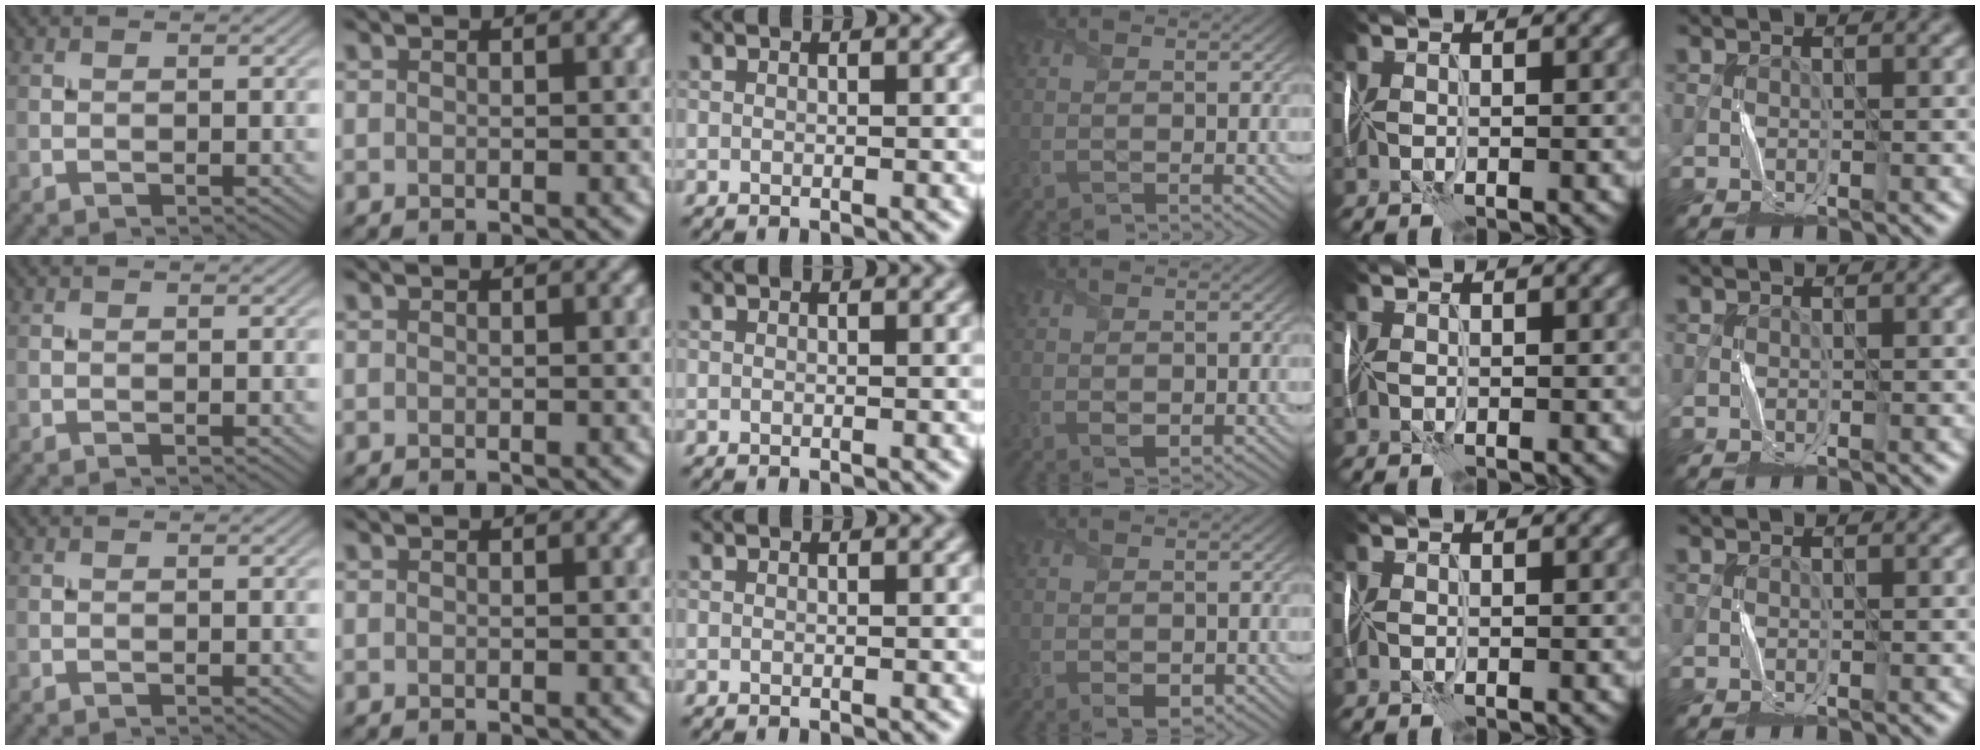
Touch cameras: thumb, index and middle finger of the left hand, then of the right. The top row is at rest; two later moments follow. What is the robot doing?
{"motion": "fold", "object": "handkerchief"}